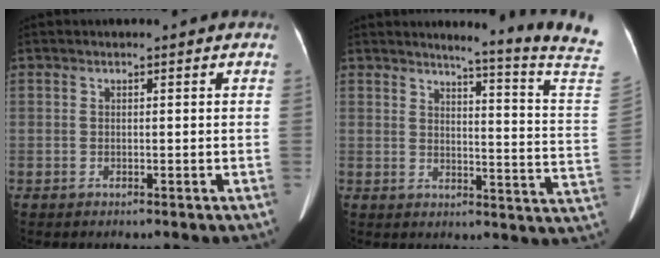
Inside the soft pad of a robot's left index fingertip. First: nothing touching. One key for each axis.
{"total": 15.0, "fx": 13.3, "fy": -3.8, "fz": 5.9, "tx": -0.090, "ty": -0.111, "tz": 0.146}